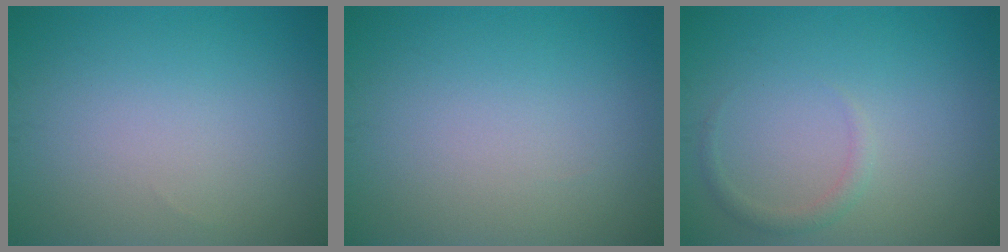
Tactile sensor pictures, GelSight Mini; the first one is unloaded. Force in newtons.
{"total": 0.0}
{"total": 1.2, "press": 1.2, "slide": 0.0}